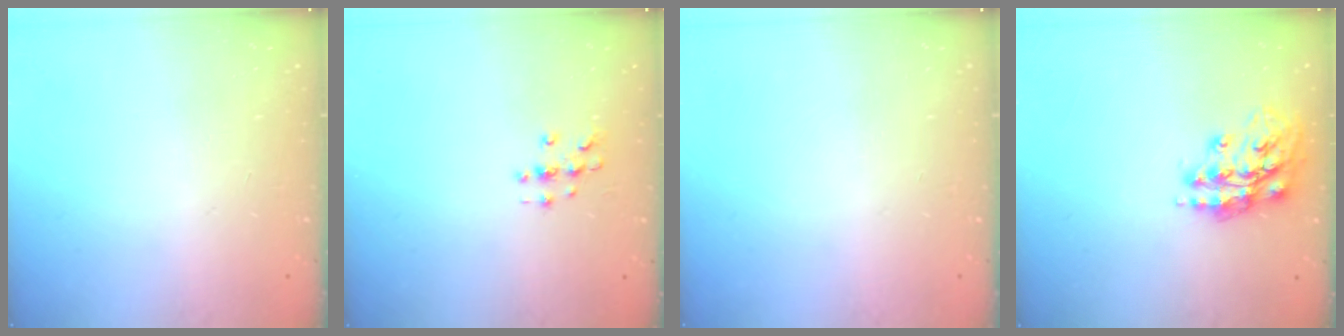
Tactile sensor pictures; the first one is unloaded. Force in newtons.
{"total": 2.9, "press": 2.9, "slide": 0.3}
{"total": 0.0}
{"total": 15.1, "press": 15.0, "slide": 1.0}